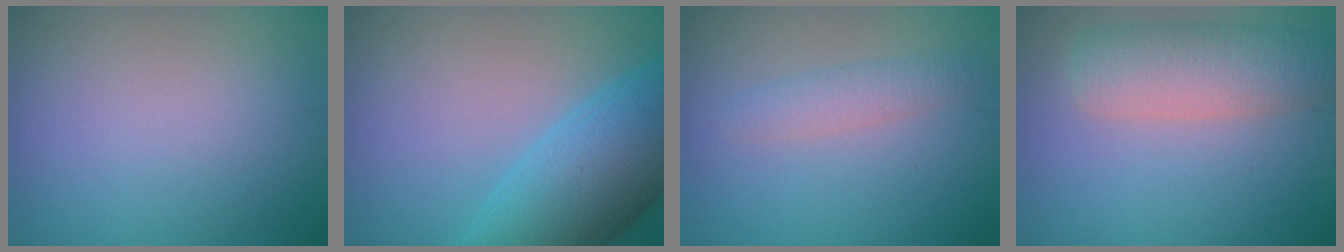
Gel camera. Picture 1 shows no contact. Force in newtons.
{"total": 9.3, "press": 9.3, "slide": 0.4}
{"total": 2.1, "press": 2.1, "slide": 0.1}
{"total": 5.8, "press": 5.8, "slide": 0.3}